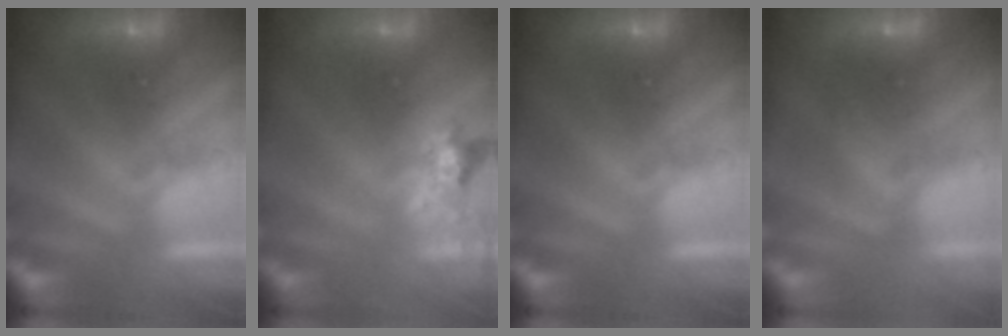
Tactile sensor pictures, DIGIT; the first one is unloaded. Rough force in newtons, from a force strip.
{"total": 2.4}
{"total": 0.0}
{"total": 2.6}